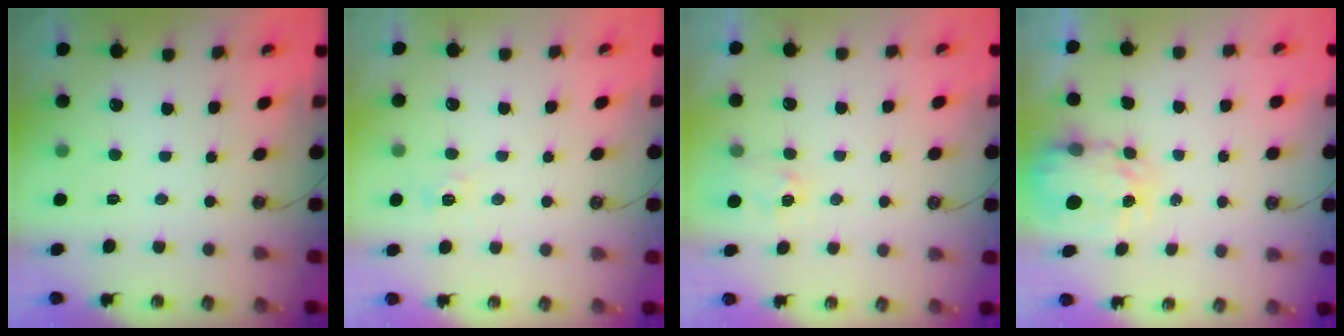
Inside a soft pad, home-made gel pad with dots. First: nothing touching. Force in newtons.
{"total": 4.1, "press": 4.1, "slide": 0.5}
{"total": 3.7, "press": 3.6, "slide": 0.3}
{"total": 4.0, "press": 4.0, "slide": 0.0}